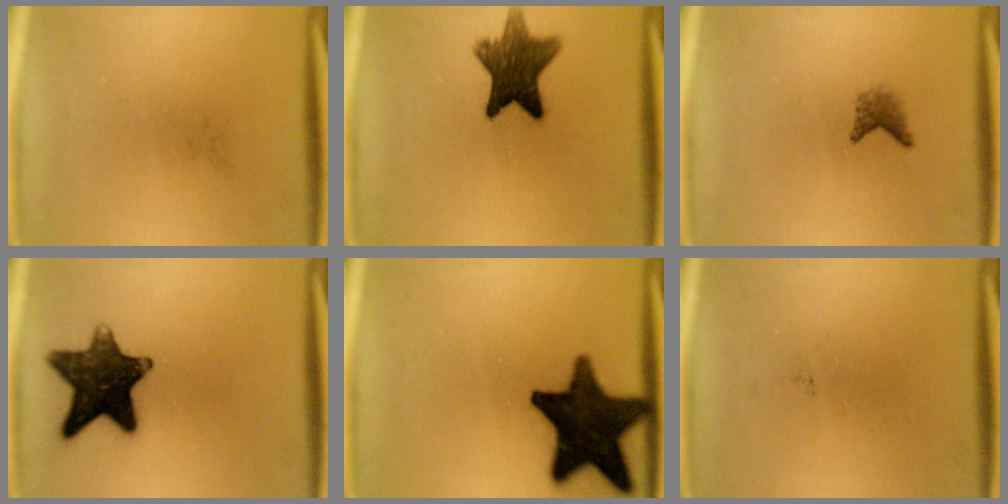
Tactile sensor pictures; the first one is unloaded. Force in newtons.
{"total": 10.5}
{"total": 1.7}
{"total": 13.4}
{"total": 17.9}
{"total": 0.0}